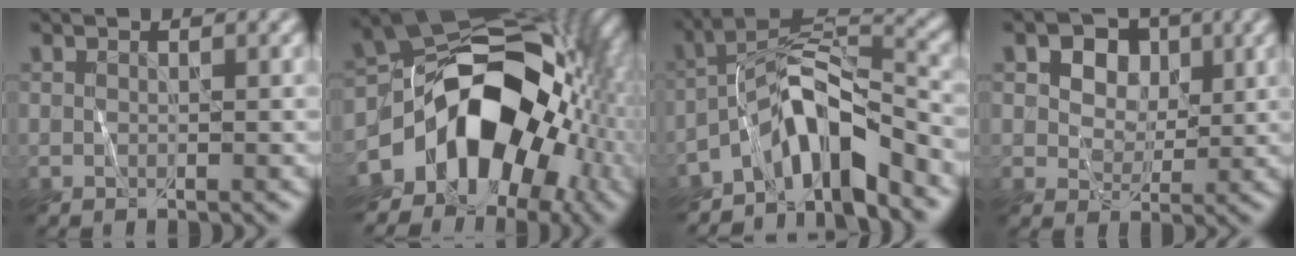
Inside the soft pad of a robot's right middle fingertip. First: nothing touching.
{"total": 14.2, "force": [-4.7, 9.9, 9.0], "torque": [-0.114, -0.003, -0.091]}
{"total": 7.2, "force": [-4.7, 2.3, 5.0], "torque": [-0.067, 0.022, -0.086]}
{"total": 7.2, "force": [3.6, 5.0, 3.7], "torque": [-0.060, 0.026, 0.038]}